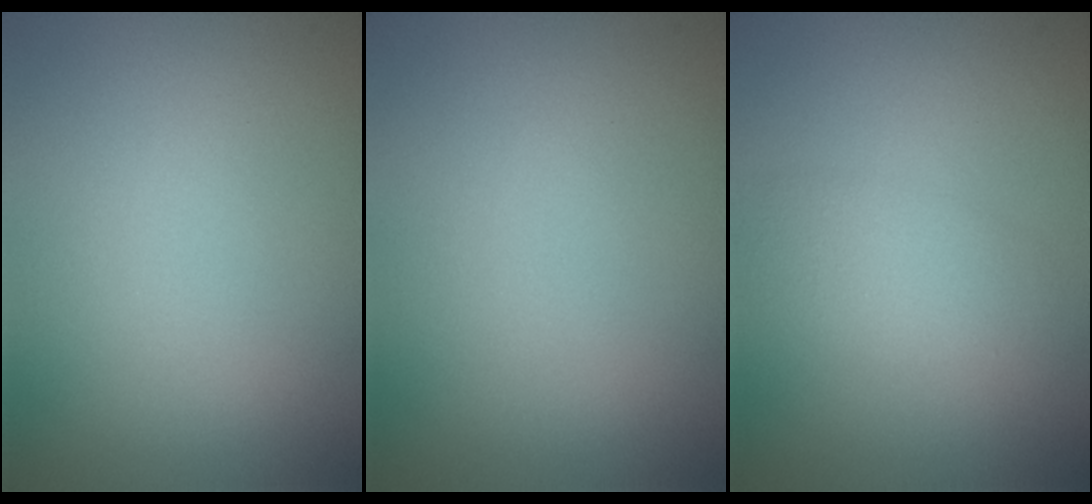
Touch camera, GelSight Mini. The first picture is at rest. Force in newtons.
{"total": 0.0}
{"total": 2.5, "press": 2.4, "slide": 0.2}